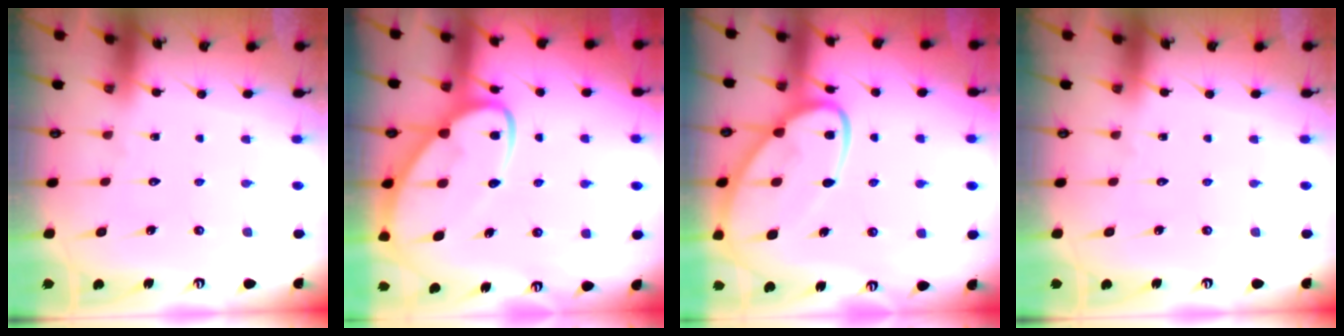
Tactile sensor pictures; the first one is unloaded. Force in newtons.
{"total": 11.6, "press": 11.5, "slide": 1.1}
{"total": 14.4, "press": 14.3, "slide": 1.3}
{"total": 0.0}